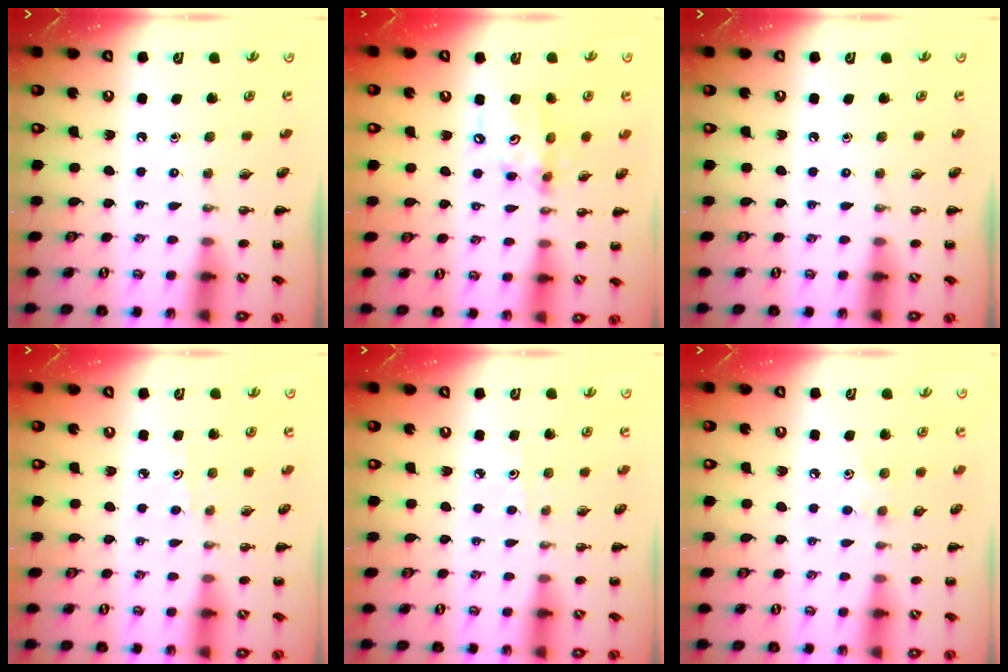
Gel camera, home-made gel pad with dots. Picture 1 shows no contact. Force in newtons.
{"total": 8.9, "press": 8.7, "slide": 1.8}
{"total": 0.0}
{"total": 2.5, "press": 2.4, "slide": 0.8}
{"total": 2.5, "press": 2.4, "slide": 0.8}
{"total": 3.7, "press": 3.6, "slide": 0.9}